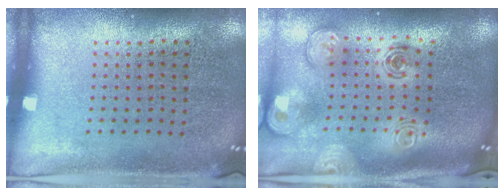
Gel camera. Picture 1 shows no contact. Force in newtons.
{"total": 3.1, "press": 2.1, "slide": 2.2}